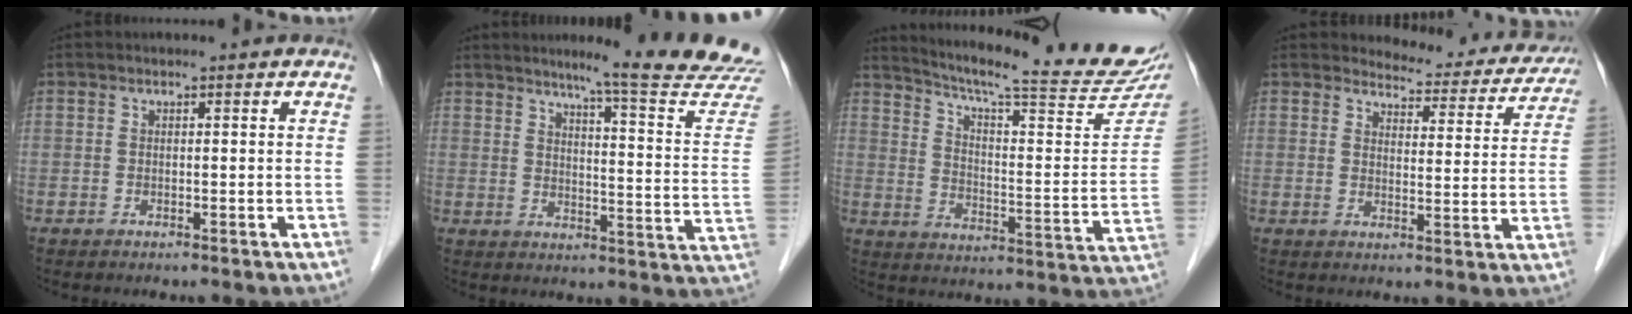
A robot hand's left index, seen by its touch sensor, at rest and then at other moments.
{"total": 18.9, "force": [17.1, -1.3, 7.9], "torque": [-0.102, -0.098, 0.197]}
{"total": 25.0, "force": [22.4, 1.2, 11.1], "torque": [-0.170, -0.067, 0.290]}
{"total": 12.1, "force": [11.5, 3.3, 1.5], "torque": [0.003, -0.023, 0.120]}